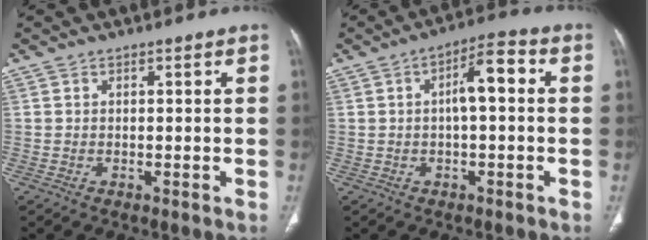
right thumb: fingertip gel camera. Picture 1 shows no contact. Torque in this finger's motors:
{"motor_torque": [1.96, 3.05, 1.05, -0.26, 0.10]}